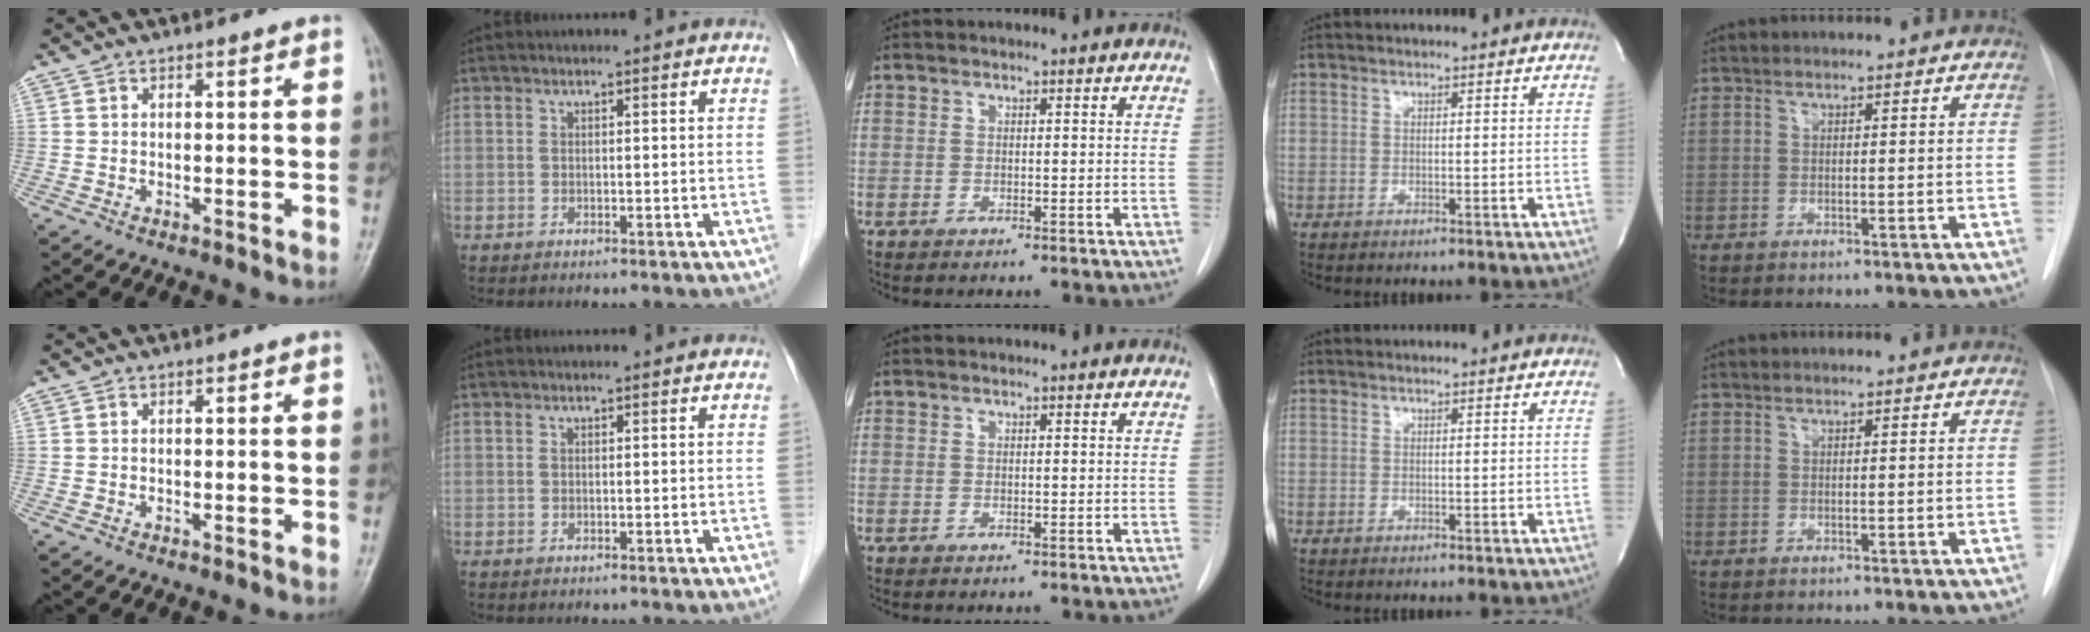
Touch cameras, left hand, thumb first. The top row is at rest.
{}